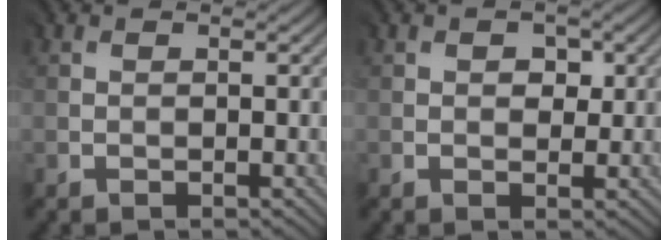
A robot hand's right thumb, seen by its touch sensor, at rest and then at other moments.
{"total": 2.1, "force": [0.7, 1.5, 1.3], "torque": [-0.018, -0.001, 0.011]}